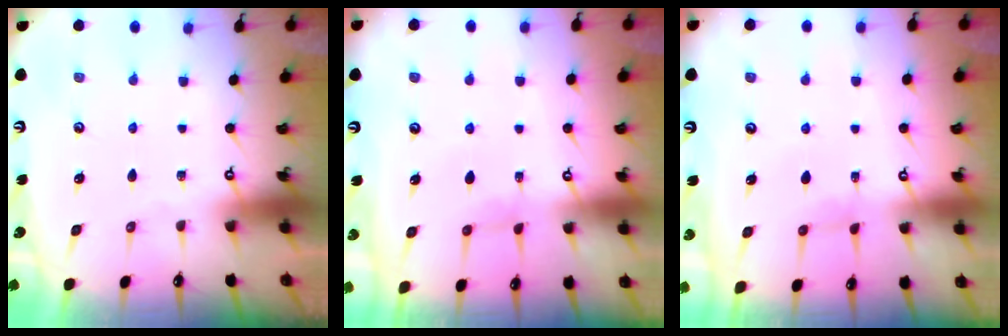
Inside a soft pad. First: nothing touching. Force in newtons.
{"total": 0.9, "press": 0.5, "slide": 0.7}
{"total": 0.9, "press": 0.5, "slide": 0.7}